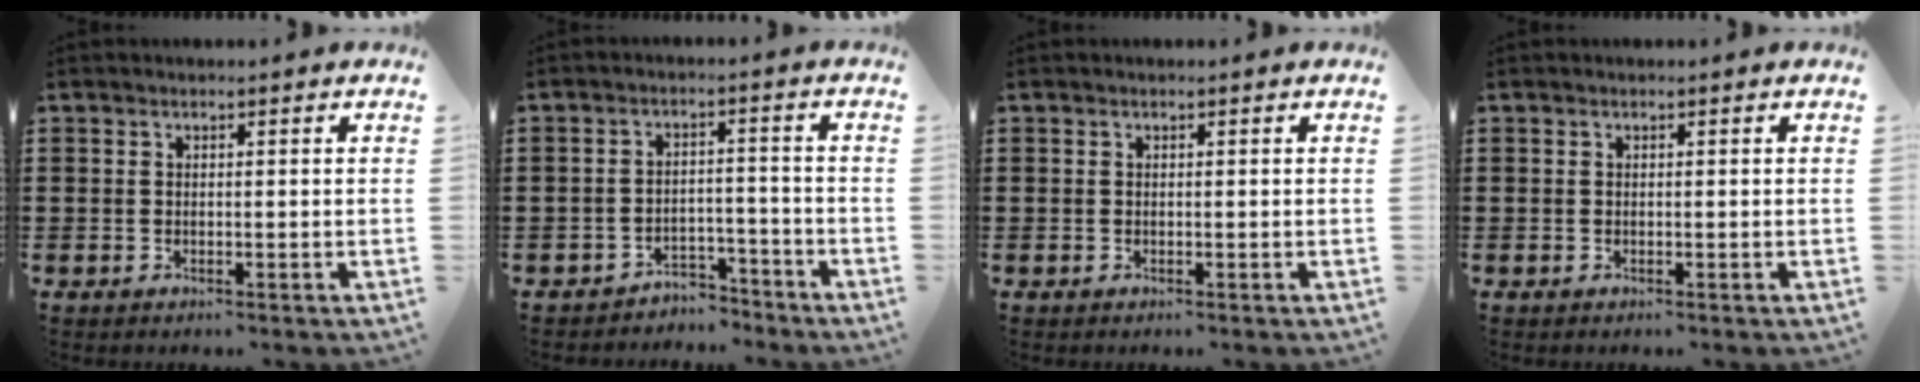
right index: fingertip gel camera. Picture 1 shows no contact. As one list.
[{"total": 3.6, "force": [-3.4, 0.9, 0.2], "torque": [-0.010, 0.006, -0.071]}, {"total": 0.0}, {"total": 0.0}]